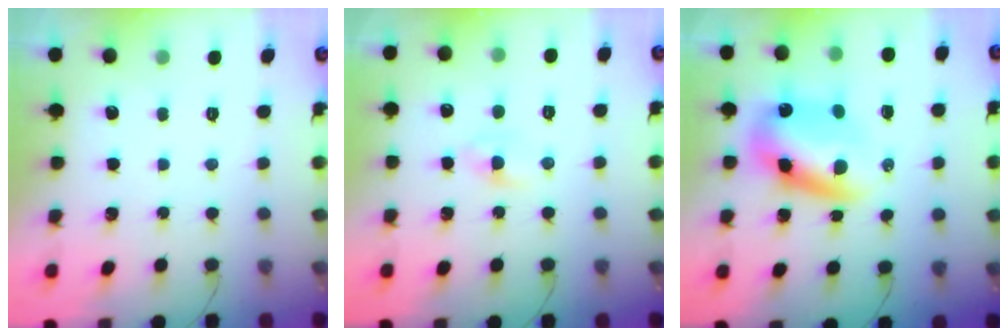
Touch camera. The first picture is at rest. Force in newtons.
{"total": 1.6, "press": 1.4, "slide": 0.8}
{"total": 9.6, "press": 9.3, "slide": 2.1}